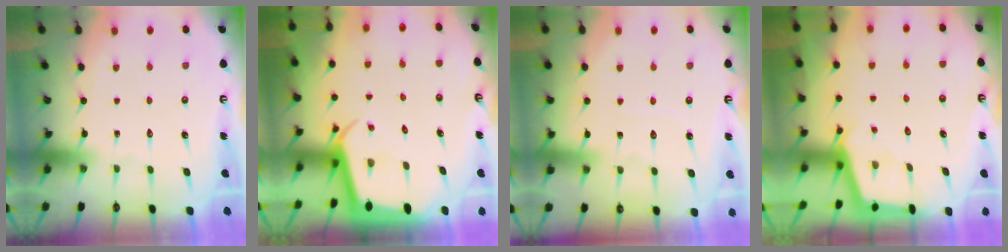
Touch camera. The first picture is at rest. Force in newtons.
{"total": 4.1, "press": 4.0, "slide": 0.5}
{"total": 3.7, "press": 3.7, "slide": 0.2}
{"total": 2.2, "press": 2.2, "slide": 0.1}